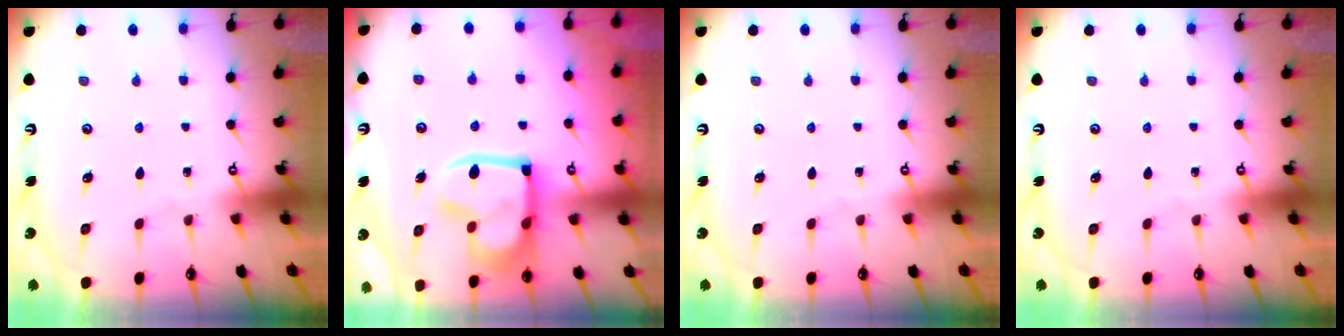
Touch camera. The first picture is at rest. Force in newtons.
{"total": 12.7, "press": 12.6, "slide": 1.6}
{"total": 0.0}
{"total": 0.0}